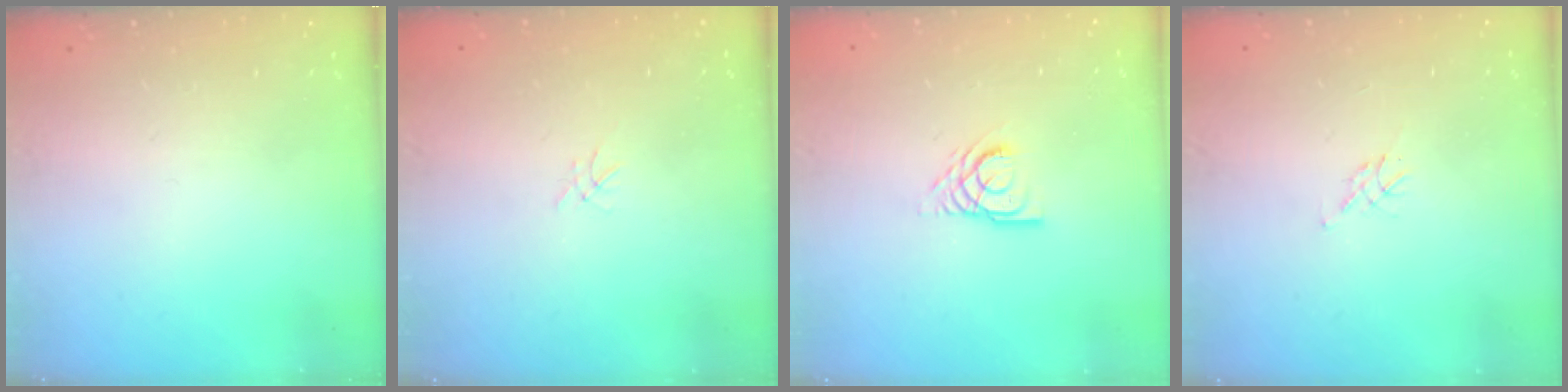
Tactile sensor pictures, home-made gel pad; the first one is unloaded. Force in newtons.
{"total": 0.0}
{"total": 4.5, "press": 4.4, "slide": 0.4}
{"total": 4.8, "press": 4.8, "slide": 0.7}